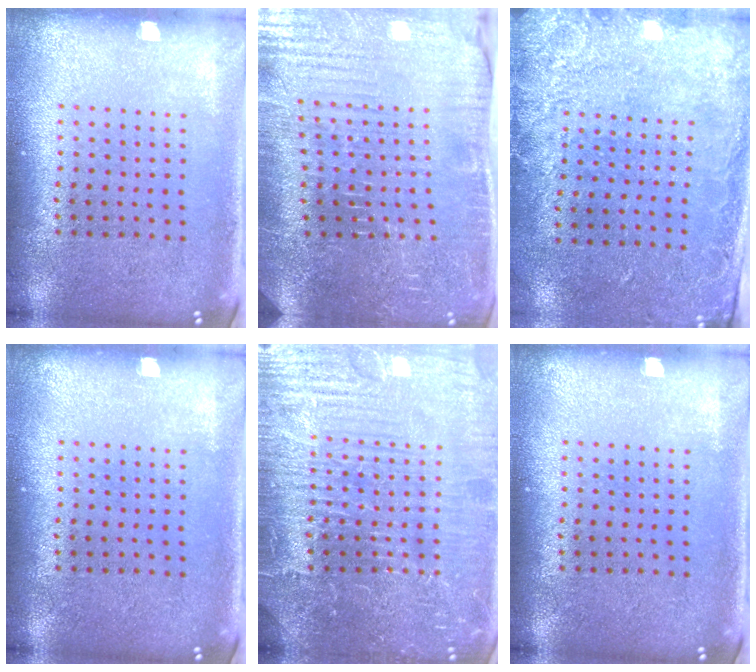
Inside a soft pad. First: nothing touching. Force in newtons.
{"total": 4.3, "press": 4.2, "slide": 0.4}
{"total": 2.7, "press": 2.0, "slide": 1.8}
{"total": 0.0}
{"total": 7.5, "press": 7.4, "slide": 0.9}
{"total": 0.0}